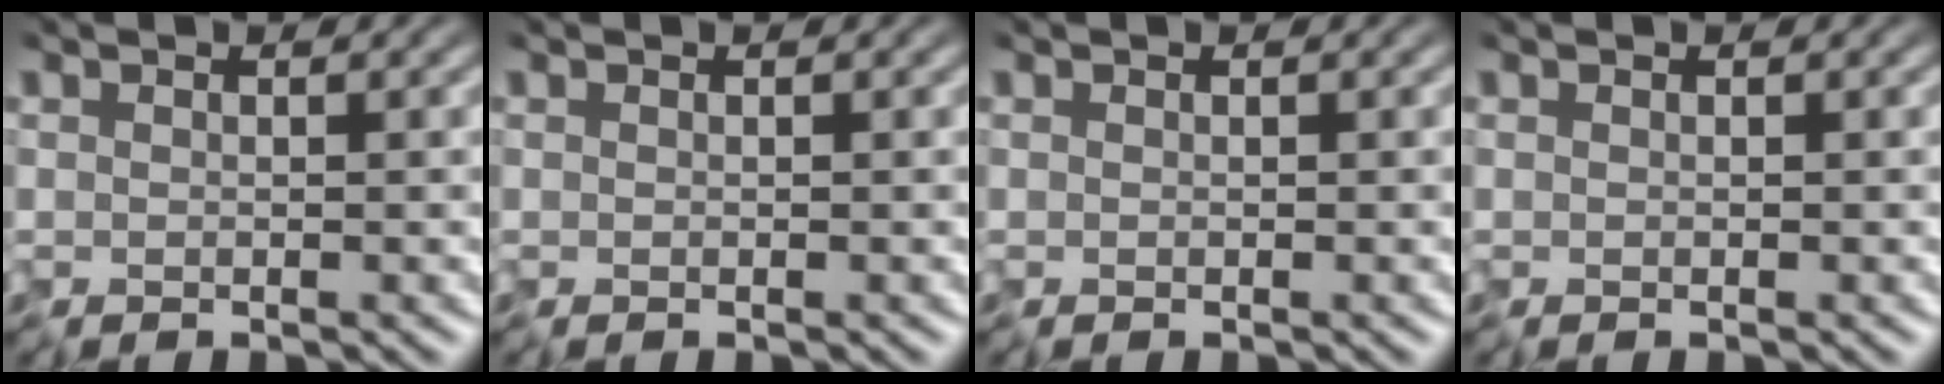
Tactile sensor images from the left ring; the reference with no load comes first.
{"total": 0.0}
{"total": 0.0}
{"total": 0.0}